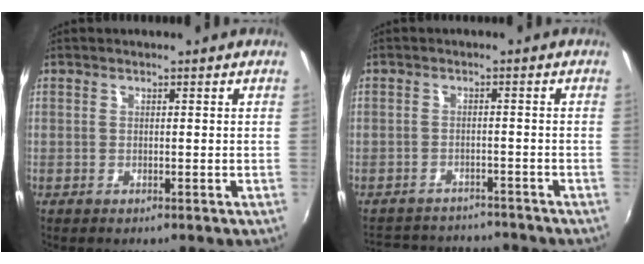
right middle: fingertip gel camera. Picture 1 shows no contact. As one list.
[{"total": 9.3, "force": [-8.5, 3.3, 2.0], "torque": [-0.056, 0.023, -0.121]}]